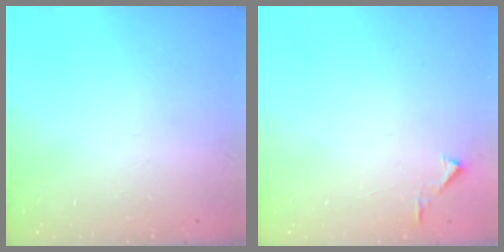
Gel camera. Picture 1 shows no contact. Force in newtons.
{"total": 2.8, "press": 2.8, "slide": 0.3}